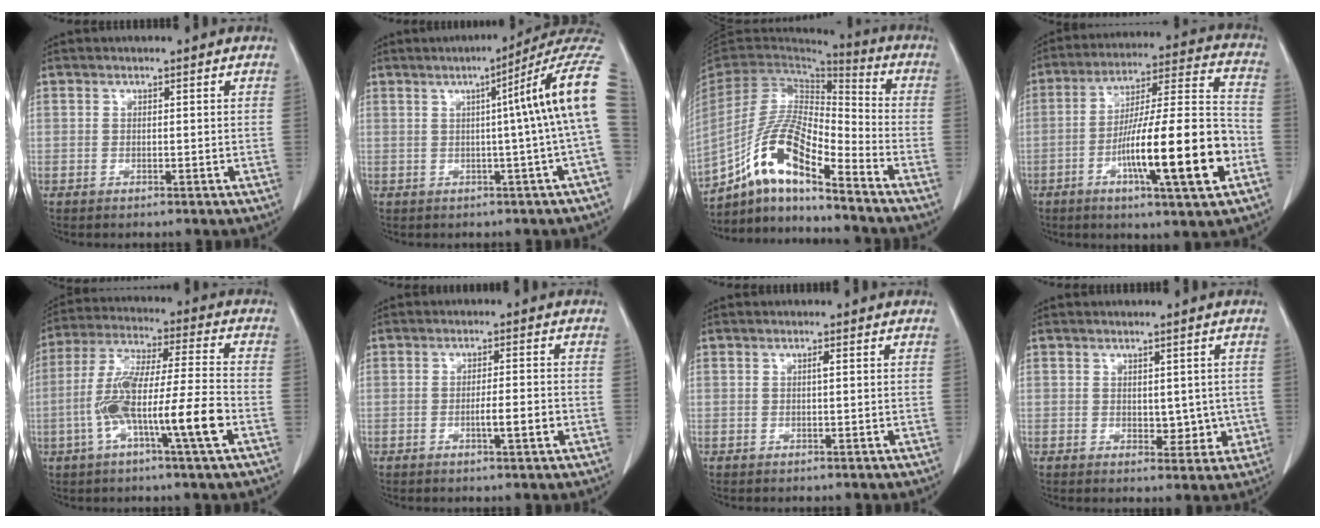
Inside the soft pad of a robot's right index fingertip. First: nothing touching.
{"total": 11.7, "force": [1.9, -1.9, 11.4], "torque": [-0.130, 0.026, 0.016]}
{"total": 14.6, "force": [-9.0, 2.9, 11.2], "torque": [-0.229, 0.007, -0.164]}
{"total": 19.1, "force": [-6.2, 1.4, 18.0], "torque": [-0.288, 0.003, -0.094]}
{"total": 14.3, "force": [-4.5, 0.6, 13.5], "torque": [-0.260, 0.007, -0.084]}
{"total": 3.6, "force": [-1.1, 0.2, 3.4], "torque": [-0.053, 0.001, -0.014]}
{"total": 0.5, "force": [0.1, 0.0, 0.5], "torque": [-0.009, 0.000, 0.002]}
{"total": 3.8, "force": [0.0, 2.5, 2.9], "torque": [-0.024, -0.002, 0.011]}